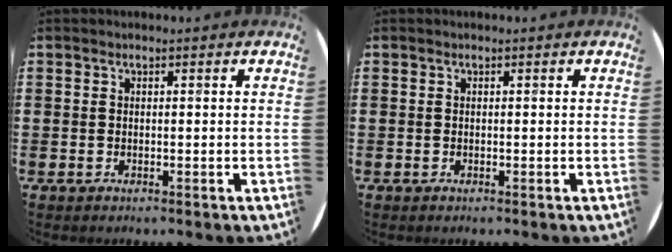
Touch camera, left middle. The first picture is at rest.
{"total": 0.0}